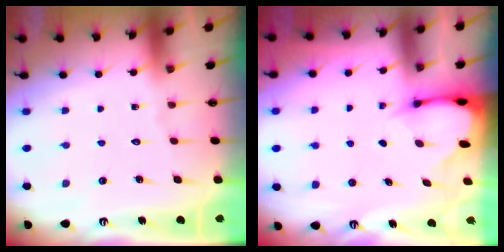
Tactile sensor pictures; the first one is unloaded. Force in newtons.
{"total": 2.7, "press": 2.7, "slide": 0.4}